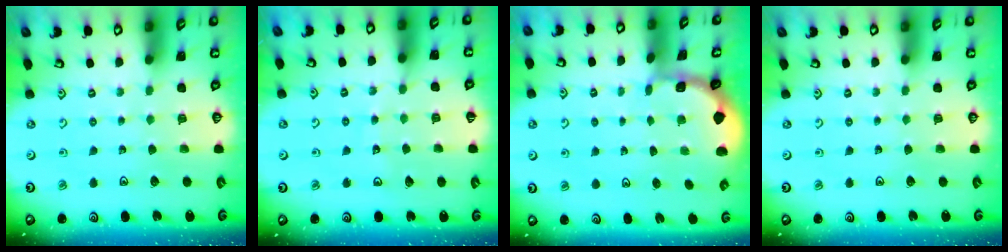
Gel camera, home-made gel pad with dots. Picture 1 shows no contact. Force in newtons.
{"total": 6.2, "press": 6.2, "slide": 0.9}
{"total": 1.3, "press": 1.2, "slide": 0.1}
{"total": 0.0}